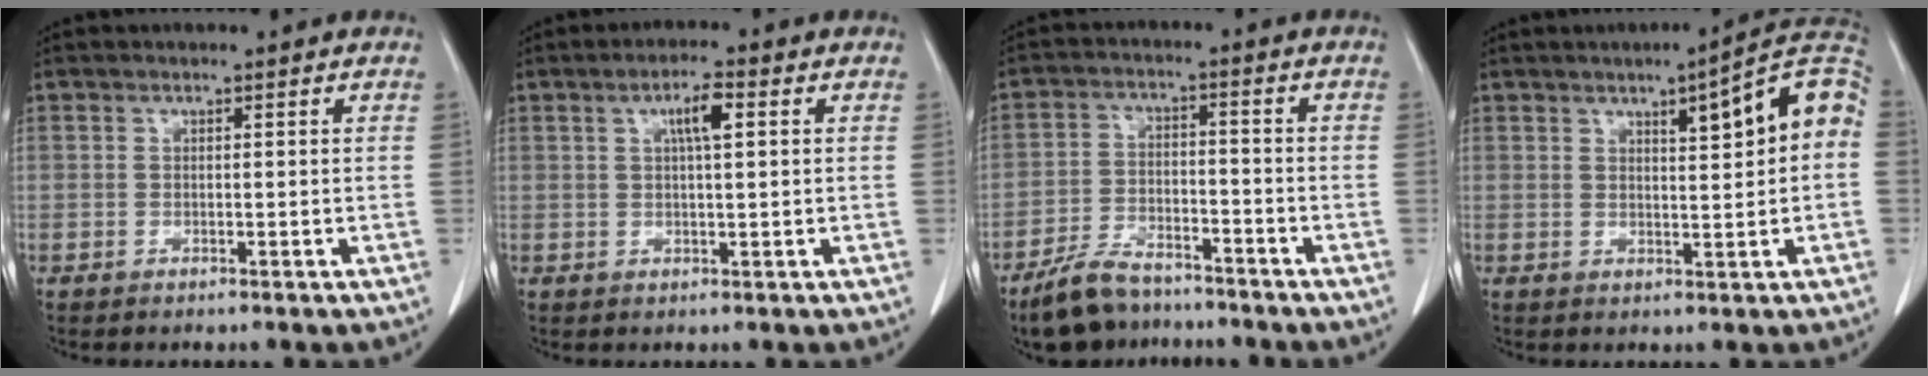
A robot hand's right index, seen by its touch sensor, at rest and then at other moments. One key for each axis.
{"total": 4.2, "fx": 1.4, "fy": 0.7, "fz": 3.9, "tx": -0.070, "ty": 0.005, "tz": 0.023}
{"total": 8.6, "fx": -7.2, "fy": 3.0, "fz": 3.6, "tx": -0.073, "ty": -0.012, "tz": -0.133}
{"total": 10.2, "fx": 2.0, "fy": 1.6, "fz": 9.8, "tx": -0.131, "ty": 0.028, "tz": 0.023}